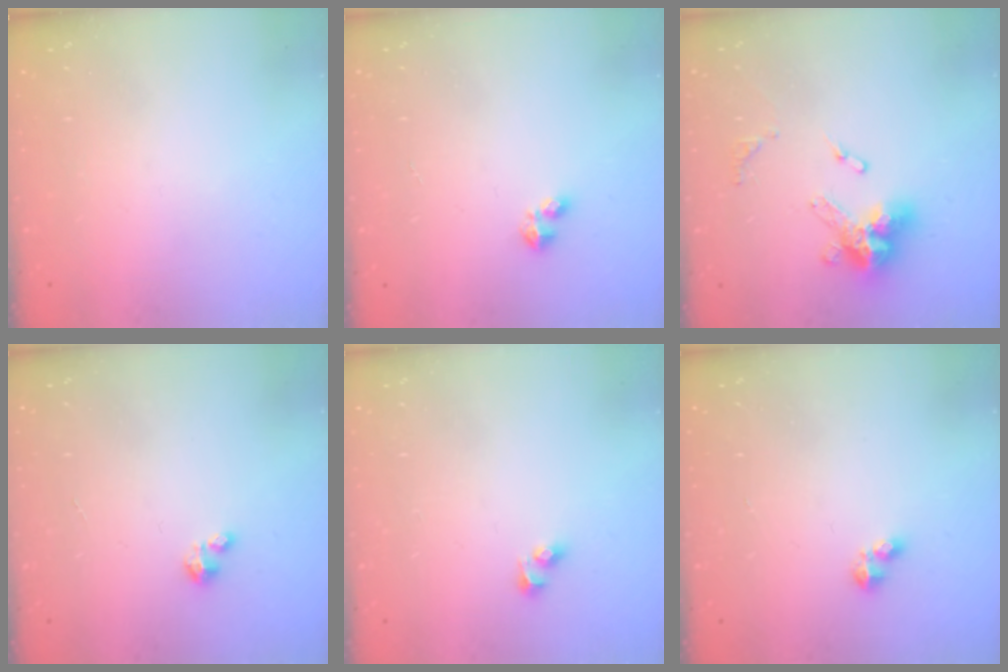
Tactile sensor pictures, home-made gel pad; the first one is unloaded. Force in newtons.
{"total": 2.4, "press": 2.4, "slide": 0.5}
{"total": 12.1, "press": 12.0, "slide": 1.1}
{"total": 1.2, "press": 1.2, "slide": 0.2}
{"total": 2.7, "press": 2.5, "slide": 1.2}
{"total": 2.8, "press": 2.8, "slide": 0.4}